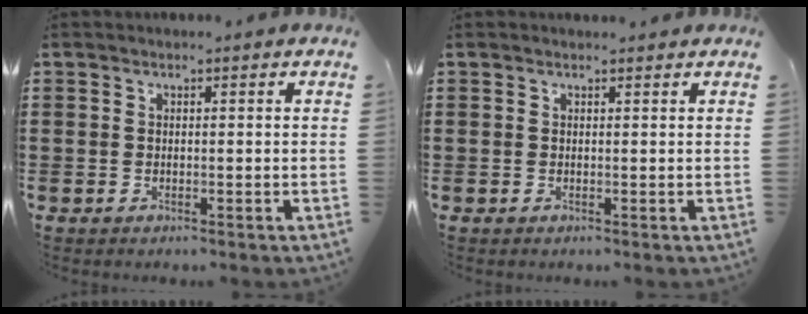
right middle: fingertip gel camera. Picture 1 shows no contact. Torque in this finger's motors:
{"motor_torque": [-0.03, -0.03, 0.00, -0.01]}